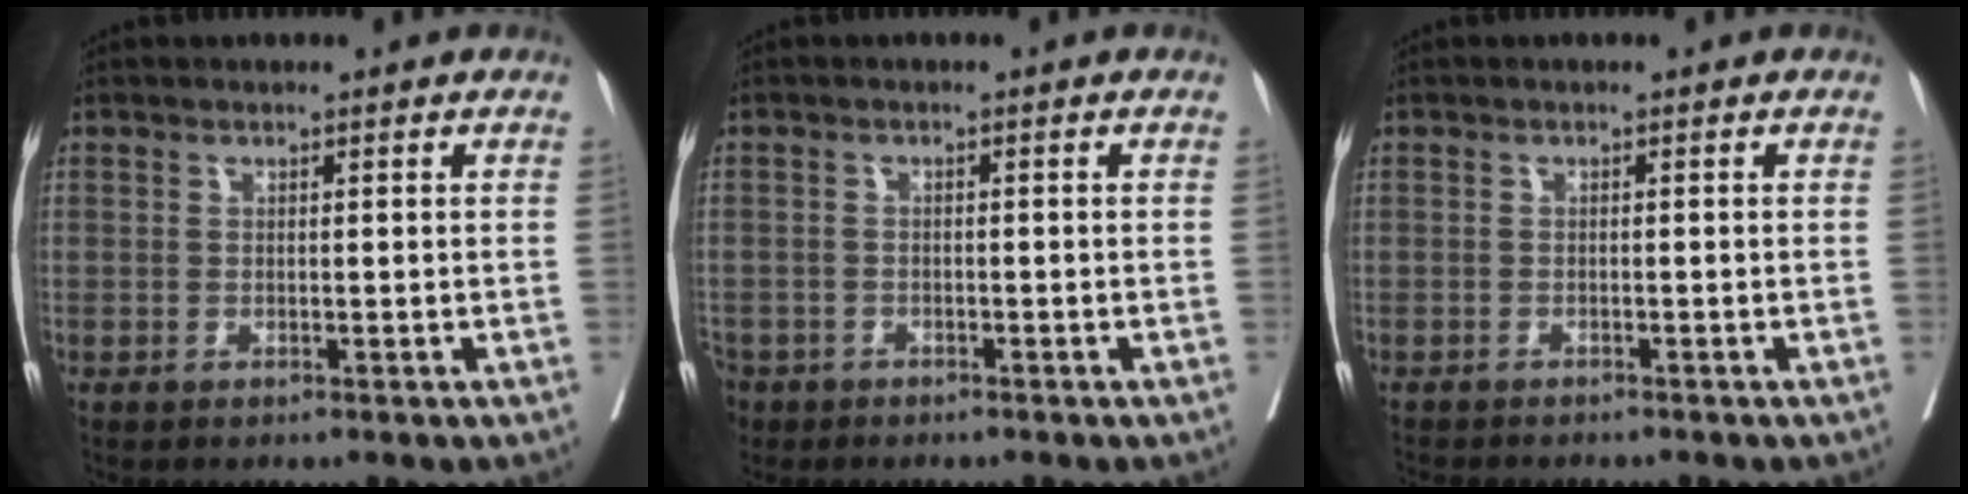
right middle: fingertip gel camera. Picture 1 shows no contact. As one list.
[{"total": 5.4, "force": [-3.9, 3.6, 1.2], "torque": [-0.039, -0.003, -0.070]}, {"total": 6.0, "force": [-5.5, 1.1, 2.4], "torque": [-0.028, -0.006, -0.077]}]